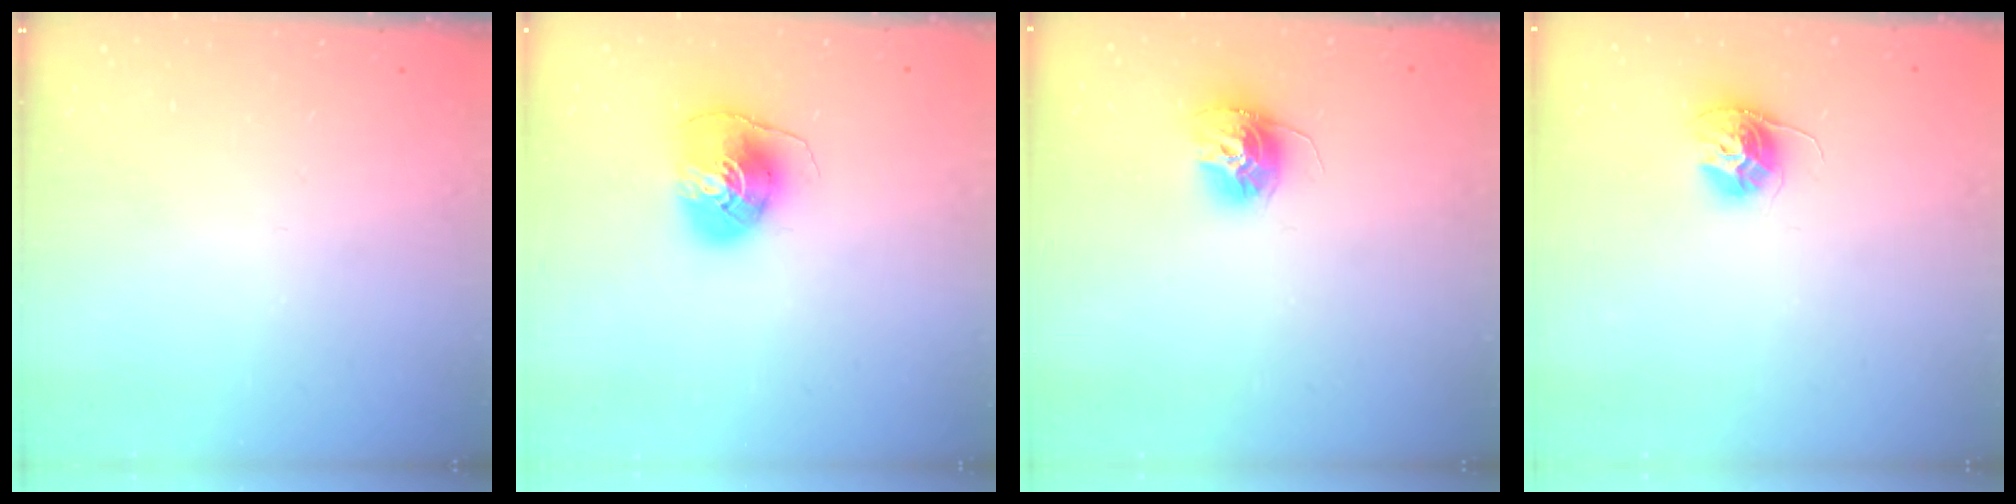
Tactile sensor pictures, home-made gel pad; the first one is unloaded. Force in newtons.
{"total": 8.1, "press": 8.0, "slide": 1.2}
{"total": 12.4, "press": 12.4, "slide": 1.0}
{"total": 11.3, "press": 11.2, "slide": 0.8}